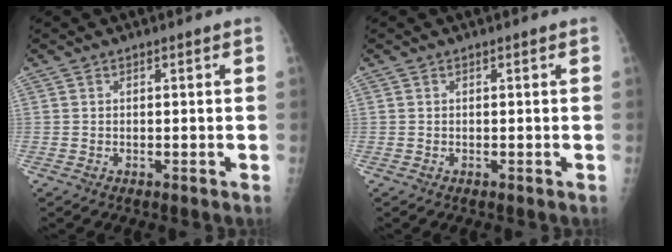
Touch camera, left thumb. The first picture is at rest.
{"total": 0.0}